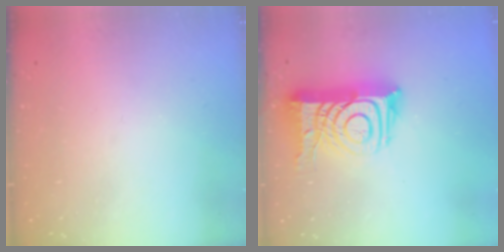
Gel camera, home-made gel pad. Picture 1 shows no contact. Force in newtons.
{"total": 15.5, "press": 15.4, "slide": 1.5}